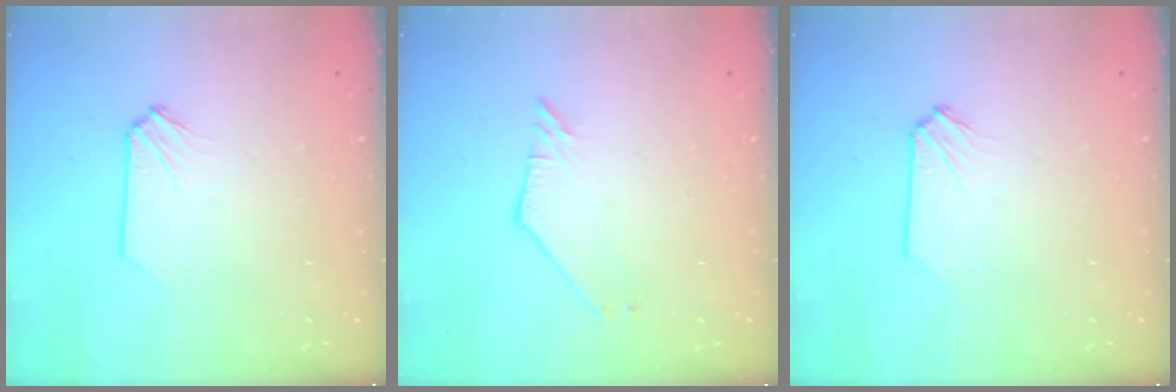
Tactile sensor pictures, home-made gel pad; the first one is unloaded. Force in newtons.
{"total": 2.1, "press": 2.1, "slide": 0.1}
{"total": 0.0}